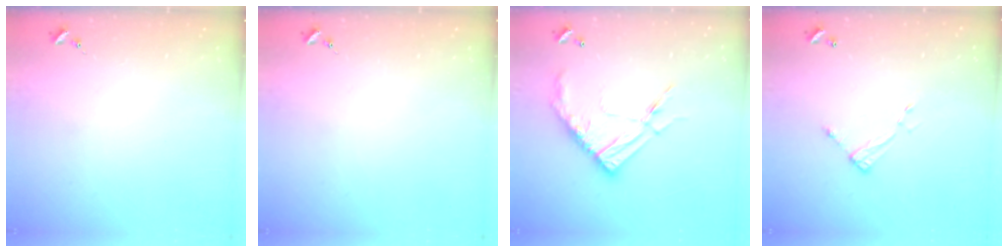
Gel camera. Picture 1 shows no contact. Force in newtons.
{"total": 0.0}
{"total": 15.8, "press": 15.7, "slide": 1.4}
{"total": 4.7, "press": 4.6, "slide": 0.4}